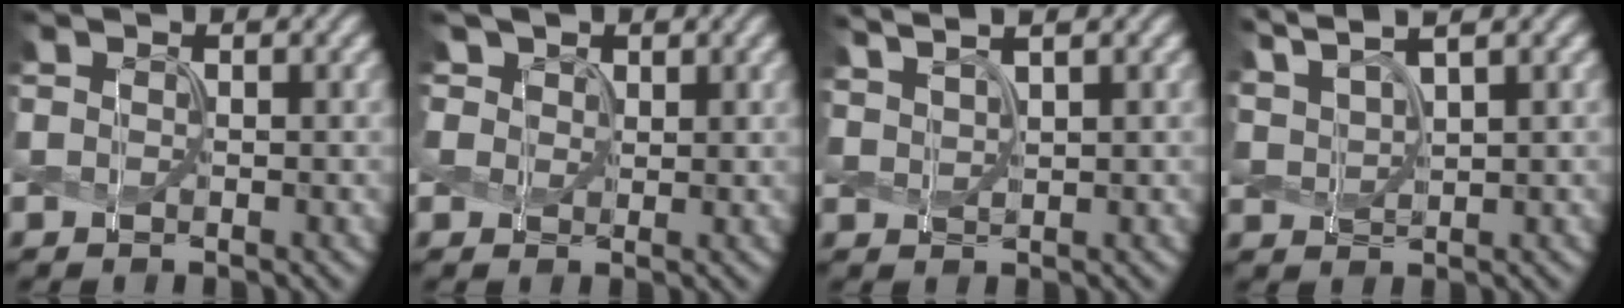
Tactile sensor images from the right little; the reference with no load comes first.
{"total": 3.3, "force": [1.8, 2.4, 1.2], "torque": [-0.044, 0.005, 0.029]}
{"total": 3.8, "force": [2.9, 0.8, 2.3], "torque": [-0.032, 0.023, 0.030]}
{"total": 5.1, "force": [4.2, 0.8, 2.9], "torque": [-0.078, 0.019, 0.070]}